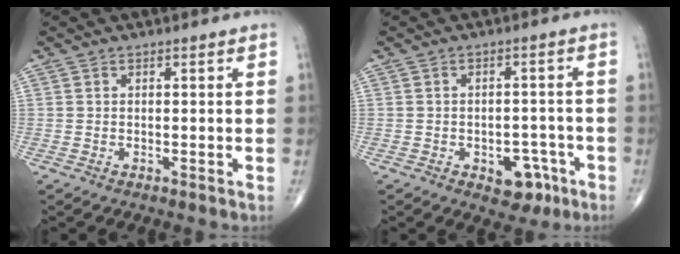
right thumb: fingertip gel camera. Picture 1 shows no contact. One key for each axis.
{"total": 6.4, "fx": -3.0, "fy": 4.1, "fz": 3.9, "tx": -0.021, "ty": 0.023, "tz": -0.034}